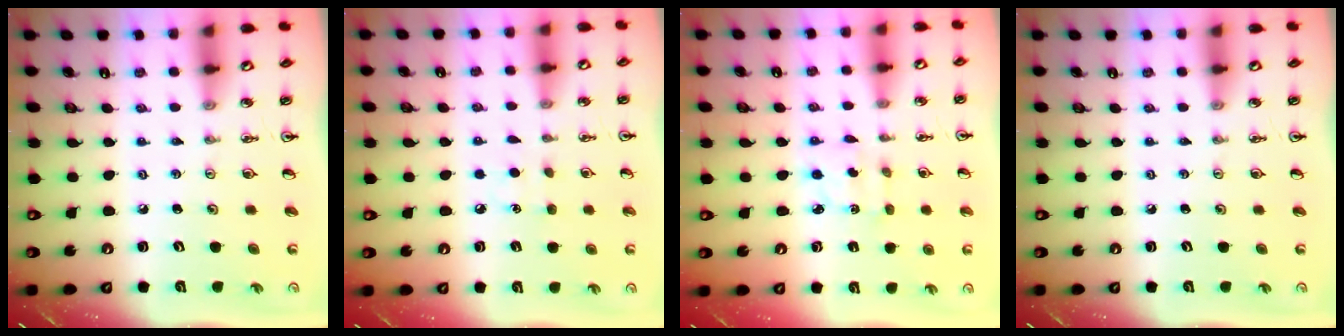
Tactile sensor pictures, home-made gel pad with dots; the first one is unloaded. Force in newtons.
{"total": 4.9, "press": 4.9, "slide": 0.6}
{"total": 2.3, "press": 2.3, "slide": 0.2}
{"total": 0.0}